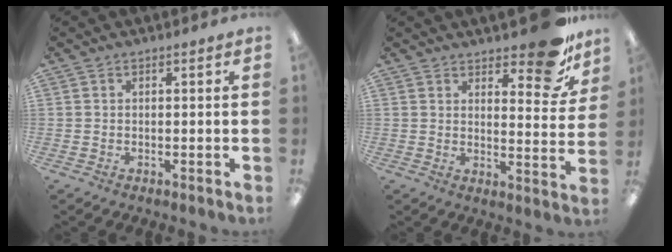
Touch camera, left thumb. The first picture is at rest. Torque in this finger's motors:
{"motor_torque": [1.38, 0.80, 0.75, -0.86, 0.02]}